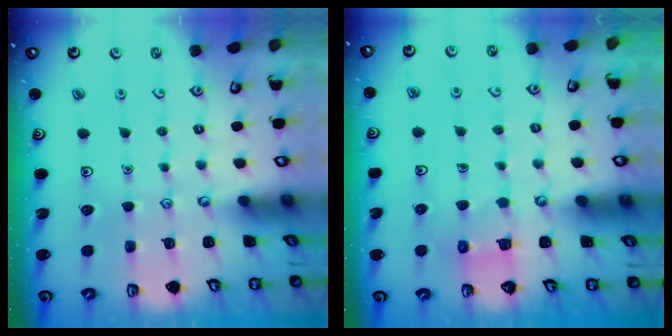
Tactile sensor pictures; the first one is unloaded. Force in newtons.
{"total": 5.1, "press": 5.1, "slide": 0.5}